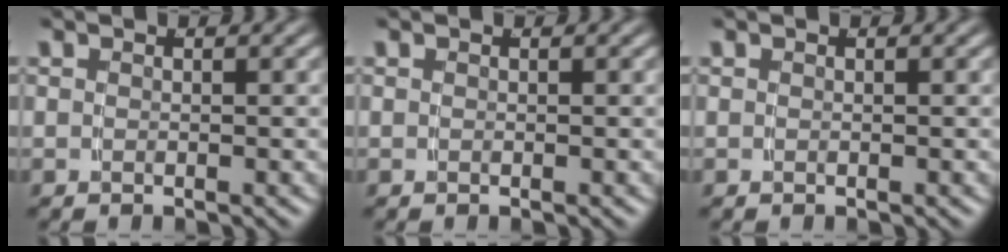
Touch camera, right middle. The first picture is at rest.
{"total": 0.0}
{"total": 0.0}